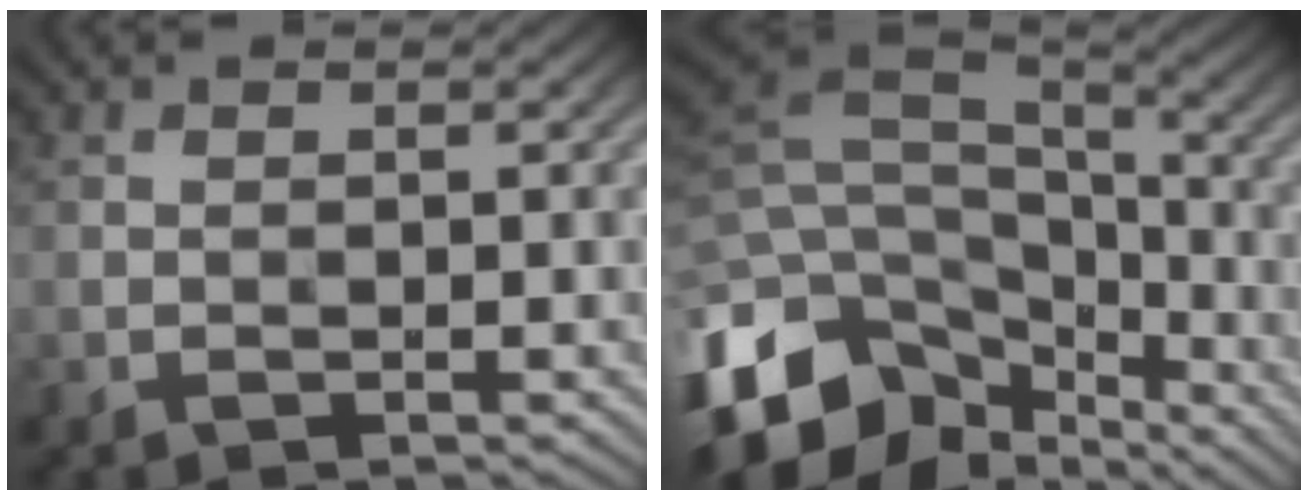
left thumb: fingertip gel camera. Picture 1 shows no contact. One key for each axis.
{"total": 14.6, "fx": -5.7, "fy": 9.2, "fz": 9.8, "tx": -0.257, "ty": -0.023, "tz": -0.067}